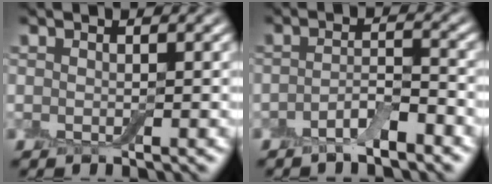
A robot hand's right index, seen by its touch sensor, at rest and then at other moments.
{"total": 2.9, "force": [-1.9, 0.8, 2.0], "torque": [-0.038, 0.007, -0.039]}